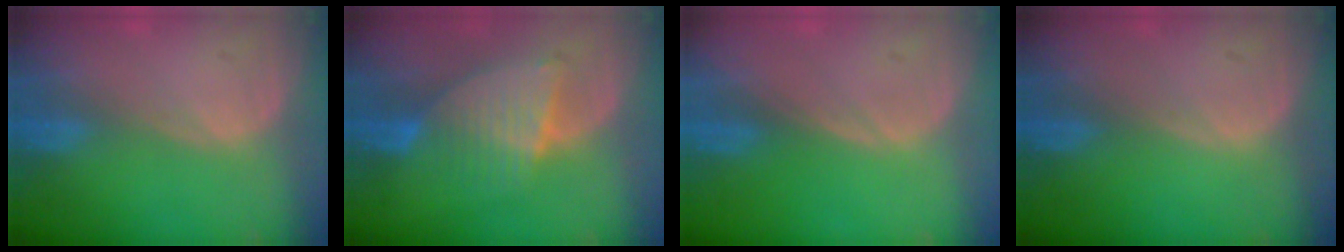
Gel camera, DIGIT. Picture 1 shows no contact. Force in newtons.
{"total": 6.3, "press": 6.3, "slide": 0.6}
{"total": 0.0}
{"total": 0.0}